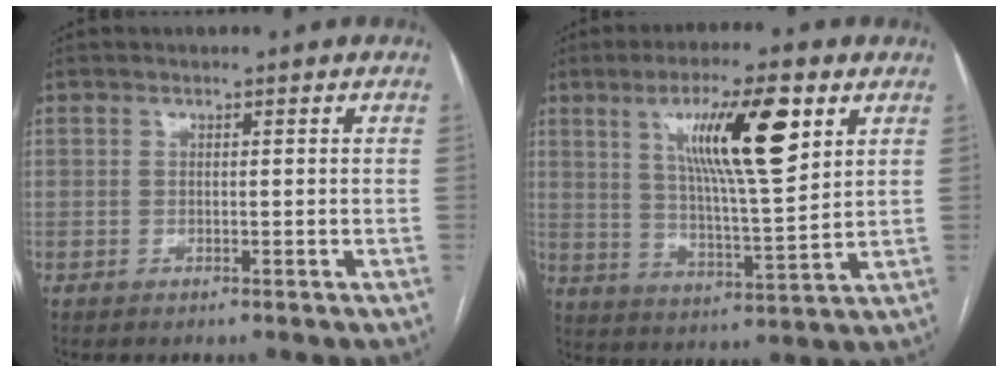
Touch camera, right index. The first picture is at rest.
{"total": 13.7, "force": [5.9, 1.7, 12.3], "torque": [-0.214, 0.003, 0.102]}